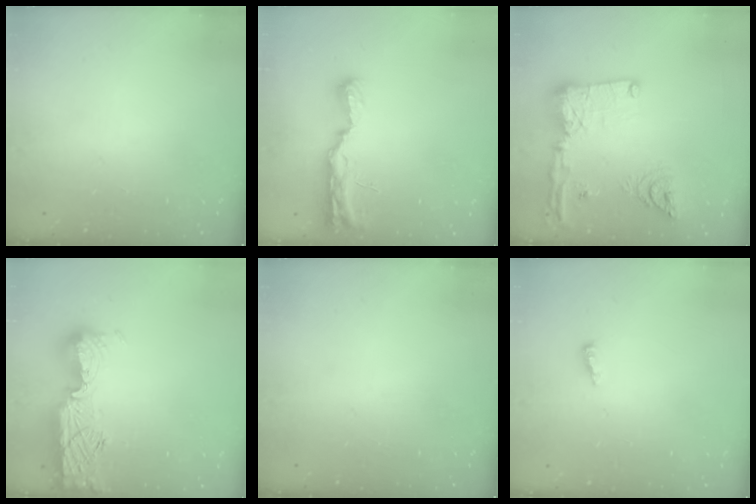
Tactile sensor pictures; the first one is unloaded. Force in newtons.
{"total": 11.3, "press": 10.0, "slide": 5.1}
{"total": 20.1, "press": 19.9, "slide": 3.0}
{"total": 12.9, "press": 12.8, "slide": 1.2}
{"total": 0.0}
{"total": 2.5, "press": 2.5, "slide": 0.2}